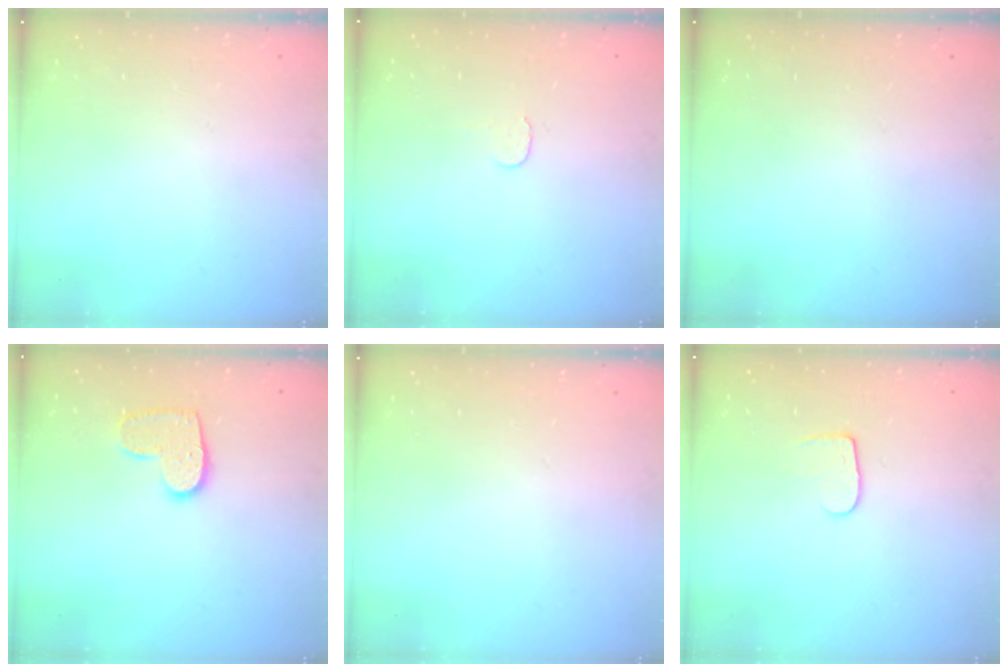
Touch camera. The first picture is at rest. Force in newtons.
{"total": 3.9, "press": 3.9, "slide": 0.3}
{"total": 0.0}
{"total": 9.8, "press": 9.8, "slide": 0.3}
{"total": 0.0}
{"total": 5.8, "press": 5.8, "slide": 0.6}